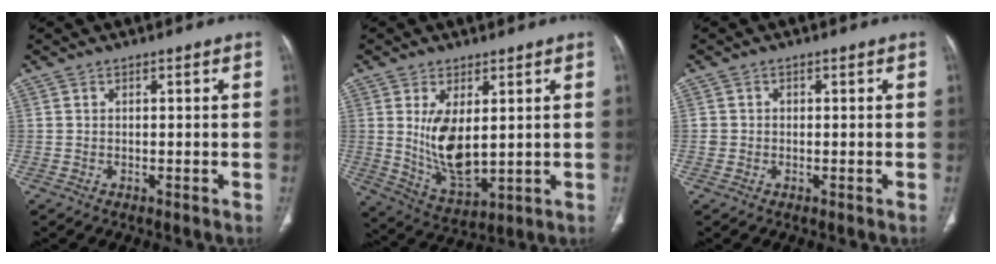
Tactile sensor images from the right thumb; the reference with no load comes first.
{"total": 10.4, "force": [1.7, 5.1, 8.9], "torque": [-0.156, -0.026, 0.051]}
{"total": 1.3, "force": [-0.2, 1.3, 0.2], "torque": [0.003, 0.005, -0.002]}